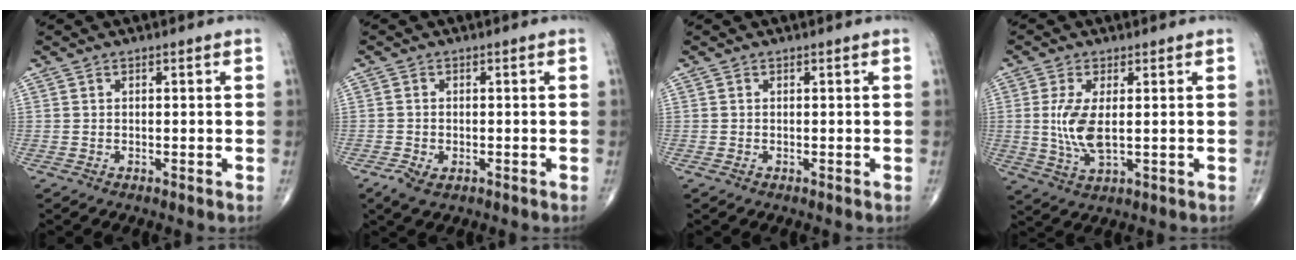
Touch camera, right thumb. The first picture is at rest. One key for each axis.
{"total": 3.1, "fx": -1.5, "fy": 1.7, "fz": 2.1, "tx": -0.043, "ty": 0.001, "tz": -0.023}
{"total": 0.0}
{"total": 7.4, "fx": 0.4, "fy": 2.9, "fz": 6.8, "tx": -0.152, "ty": -0.013, "tz": 0.015}